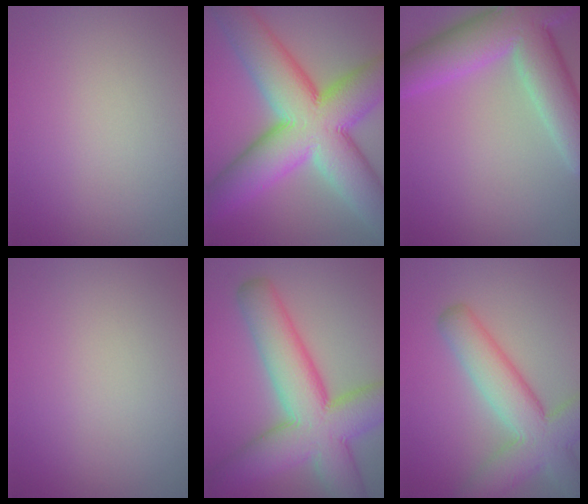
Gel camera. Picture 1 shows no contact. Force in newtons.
{"total": 15.8, "press": 15.8, "slide": 0.8}
{"total": 10.6, "press": 10.6, "slide": 0.9}
{"total": 0.0}
{"total": 11.3, "press": 11.2, "slide": 0.4}
{"total": 7.9, "press": 7.9, "slide": 0.5}